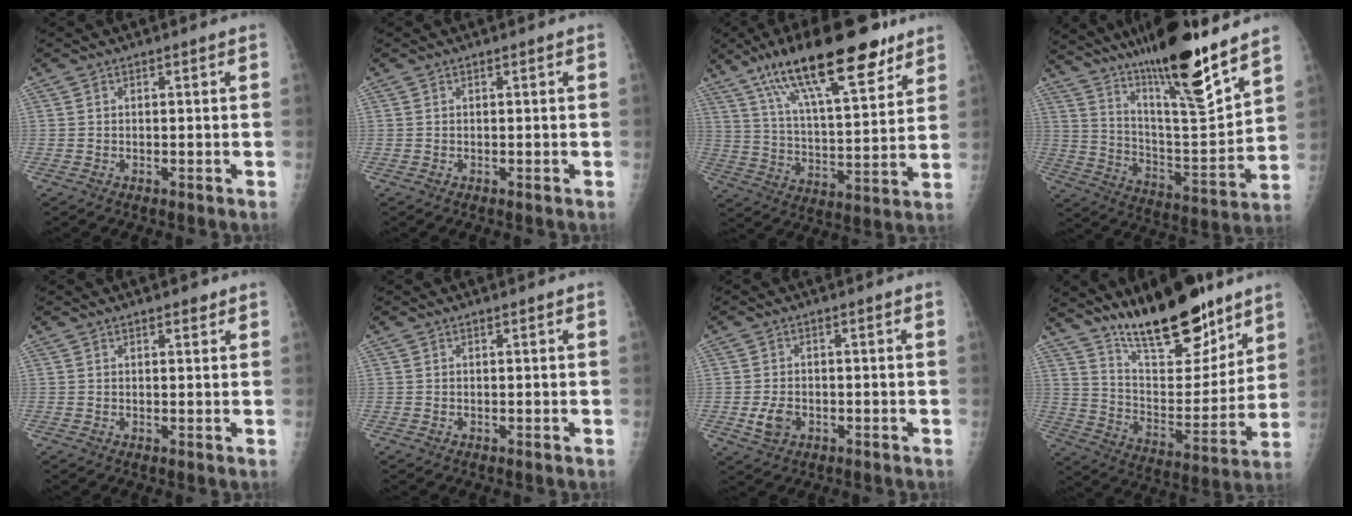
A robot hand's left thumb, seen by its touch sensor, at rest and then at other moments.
{"total": 0.0}
{"total": 22.6, "force": [14.4, 6.8, 16.0], "torque": [-0.243, -0.044, 0.239]}
{"total": 22.9, "force": [17.2, 2.5, 15.0], "torque": [-0.219, -0.084, 0.295]}
{"total": 1.6, "force": [1.2, 0.7, 0.9], "torque": [-0.005, -0.005, 0.013]}
{"total": 0.0}
{"total": 3.7, "force": [-1.0, 2.7, 2.3], "torque": [-0.041, 0.000, -0.016]}
{"total": 20.5, "force": [15.5, 6.9, 11.5], "torque": [-0.136, -0.100, 0.258]}